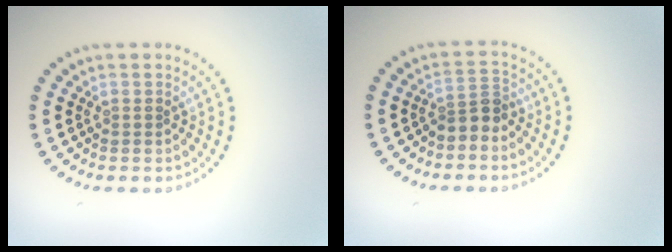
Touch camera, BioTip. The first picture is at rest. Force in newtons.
{"total": 2.3, "press": 1.9, "slide": 1.4}